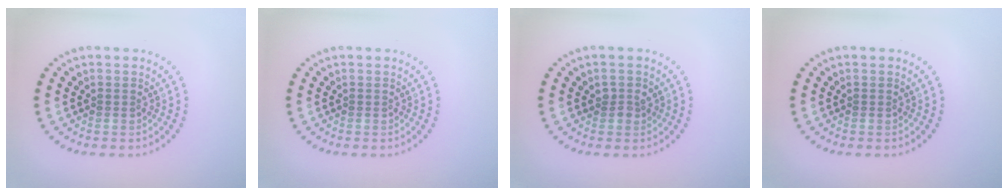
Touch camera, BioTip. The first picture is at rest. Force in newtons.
{"total": 0.0}
{"total": 0.9, "press": 0.9, "slide": 0.3}
{"total": 0.0}